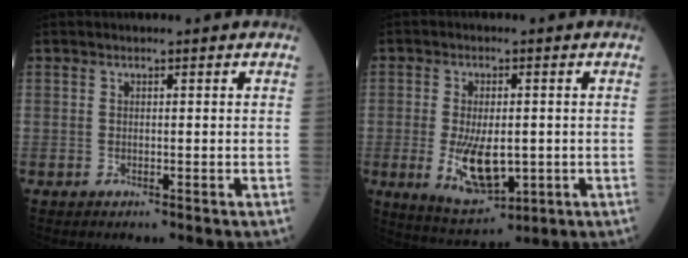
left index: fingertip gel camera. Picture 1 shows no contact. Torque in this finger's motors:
{"motor_torque": [1.71, 0.42, 0.70, 0.19]}